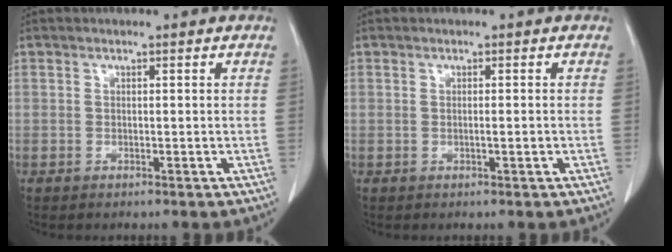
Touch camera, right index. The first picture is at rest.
{"total": 0.8, "force": [-0.2, -0.1, 0.8], "torque": [-0.015, 0.000, -0.003]}